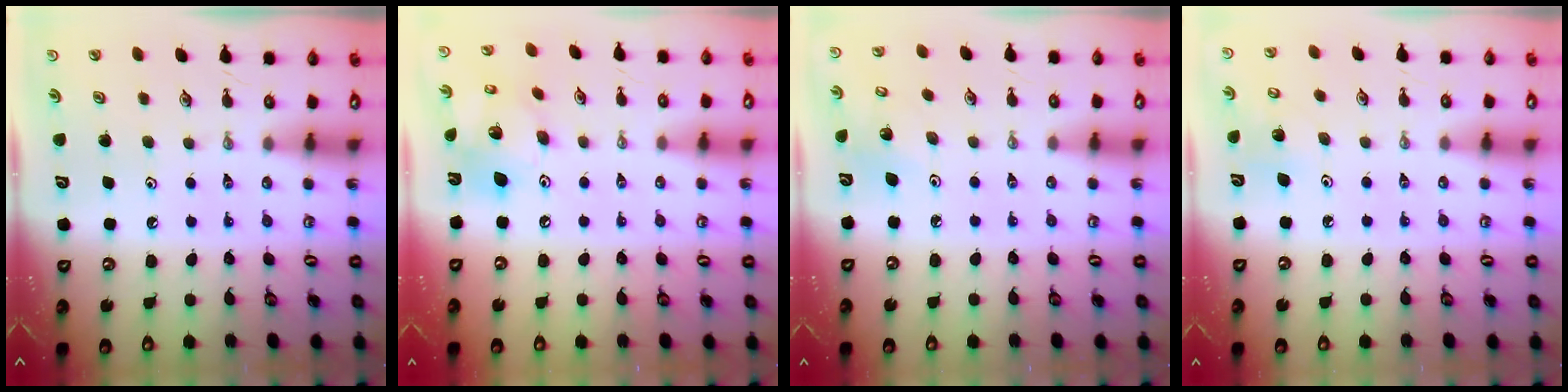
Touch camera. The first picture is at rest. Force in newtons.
{"total": 13.8, "press": 13.6, "slide": 1.8}
{"total": 3.6, "press": 3.4, "slide": 1.2}
{"total": 6.4, "press": 6.3, "slide": 0.6}